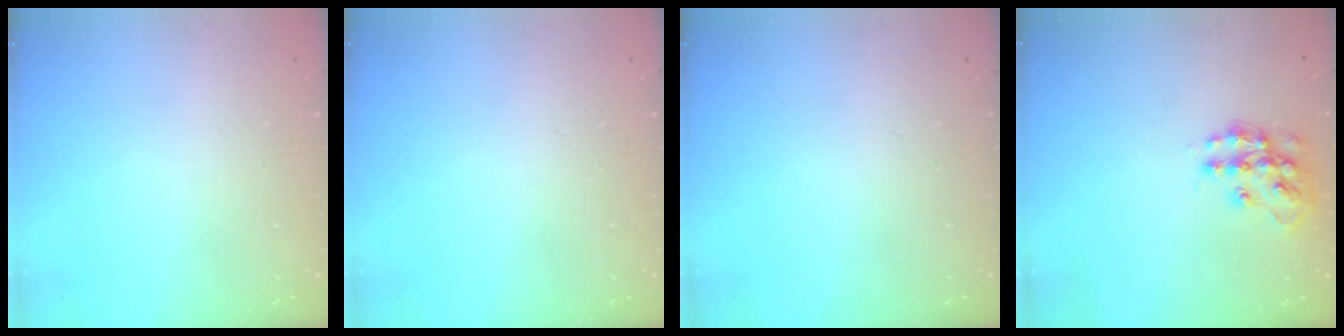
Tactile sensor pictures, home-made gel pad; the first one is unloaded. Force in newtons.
{"total": 0.0}
{"total": 0.0}
{"total": 13.3, "press": 13.3, "slide": 0.7}